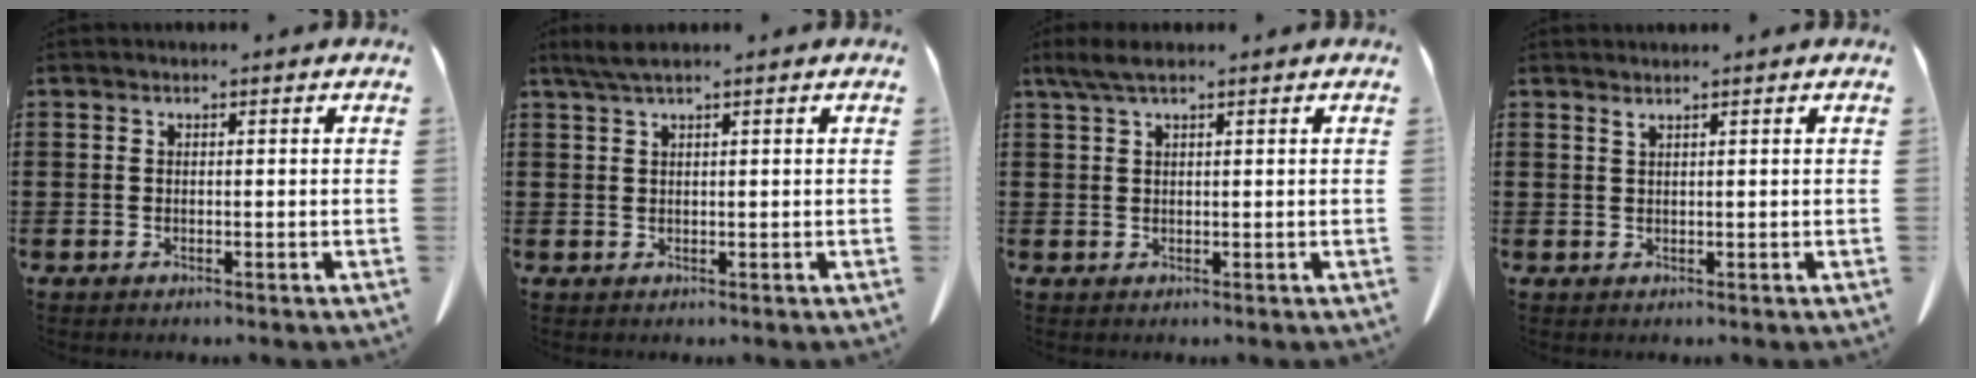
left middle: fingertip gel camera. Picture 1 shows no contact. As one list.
[{"total": 1.9, "force": [1.4, 0.0, 1.3], "torque": [-0.028, 0.001, 0.026]}, {"total": 2.8, "force": [1.7, 0.5, 2.1], "torque": [-0.044, 0.002, 0.032]}, {"total": 0.7, "force": [0.5, 0.0, 0.5], "torque": [-0.009, -0.003, 0.010]}]